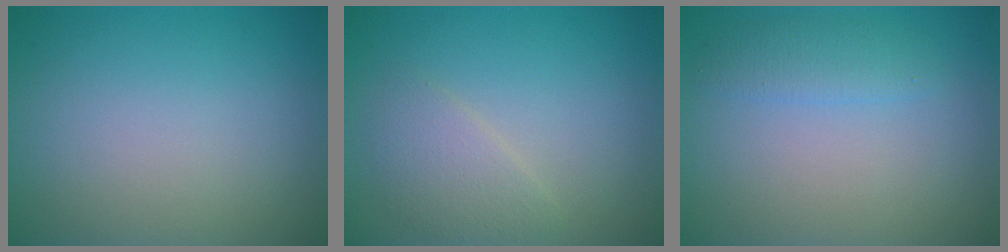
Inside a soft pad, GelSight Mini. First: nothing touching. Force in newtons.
{"total": 2.2, "press": 2.2, "slide": 0.1}
{"total": 1.7, "press": 1.7, "slide": 0.1}